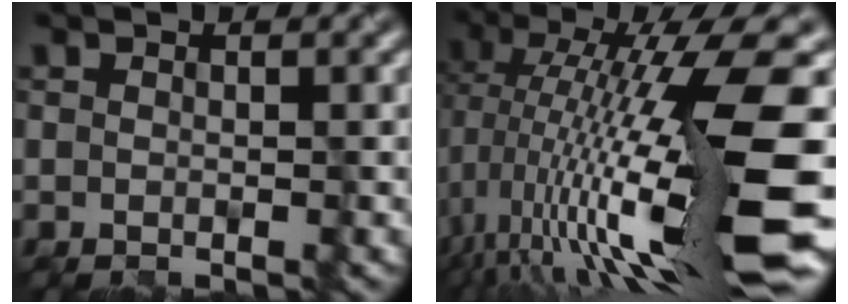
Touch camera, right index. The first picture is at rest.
{"total": 16.4, "force": [-2.3, 3.8, 15.8], "torque": [-0.276, 0.010, -0.036]}